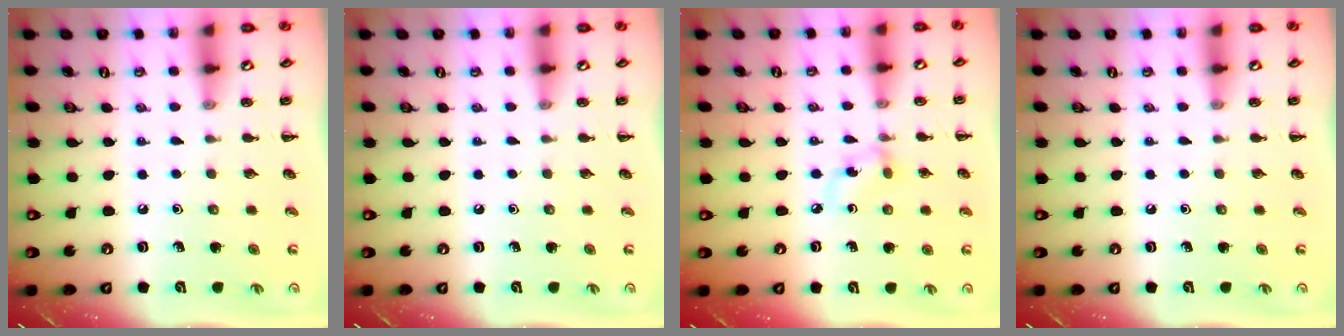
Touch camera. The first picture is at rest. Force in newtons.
{"total": 0.0}
{"total": 5.2, "press": 5.0, "slide": 1.3}
{"total": 0.0}